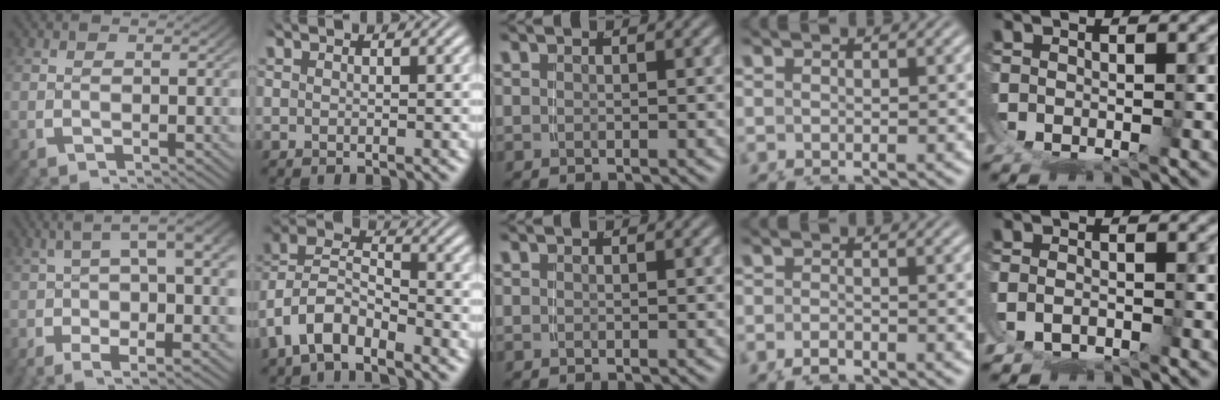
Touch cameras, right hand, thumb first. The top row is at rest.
{"thumb": {"total": 9.0, "force": [0.3, 3.9, 8.1], "torque": [-0.098, 0.016, -0.005]}, "index": {"total": 7.5, "force": [0.0, 6.5, 3.7], "torque": [-0.111, -0.010, -0.014]}, "ring": {"total": 0.8, "force": [-0.8, 0.0, 0.0], "torque": [0.002, 0.000, -0.014]}, "little": {"total": 3.5, "force": [-1.7, 3.1, 0.5], "torque": [-0.038, -0.022, -0.024]}}